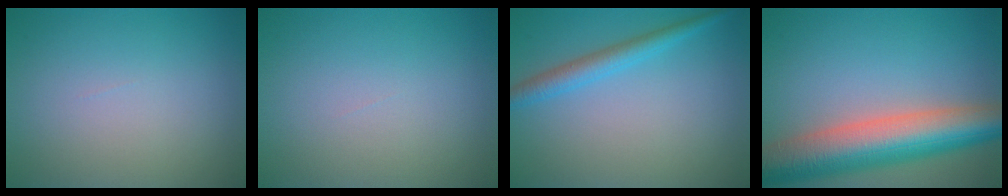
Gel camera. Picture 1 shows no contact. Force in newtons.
{"total": 0.0}
{"total": 2.6, "press": 2.6, "slide": 0.1}
{"total": 10.2, "press": 10.2, "slide": 0.5}